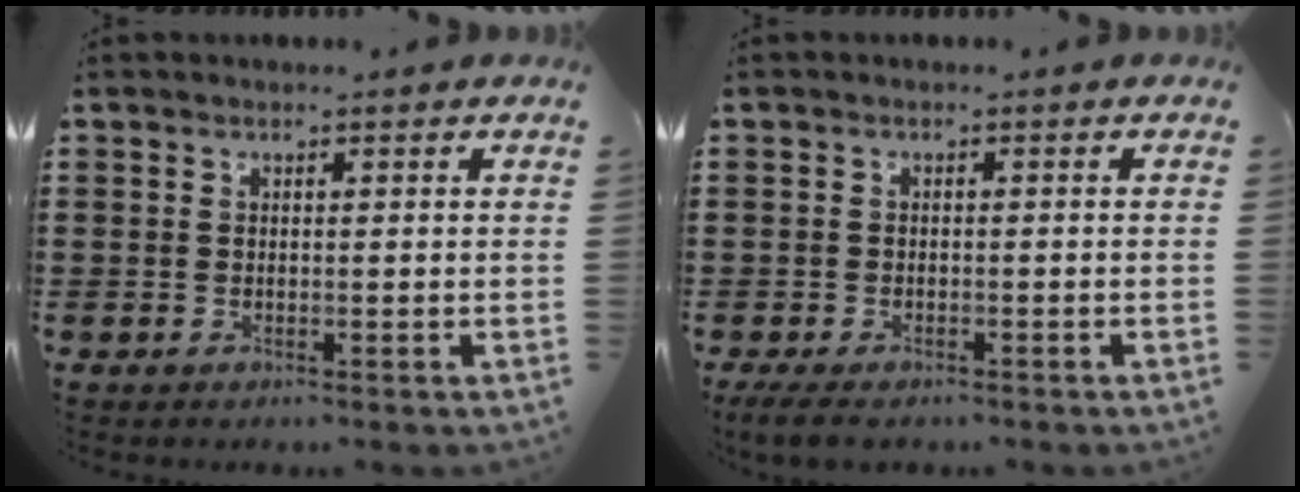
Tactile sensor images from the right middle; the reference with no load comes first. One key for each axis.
{"total": 2.0, "fx": -1.7, "fy": 0.4, "fz": 1.0, "tx": -0.032, "ty": -0.005, "tz": -0.037}